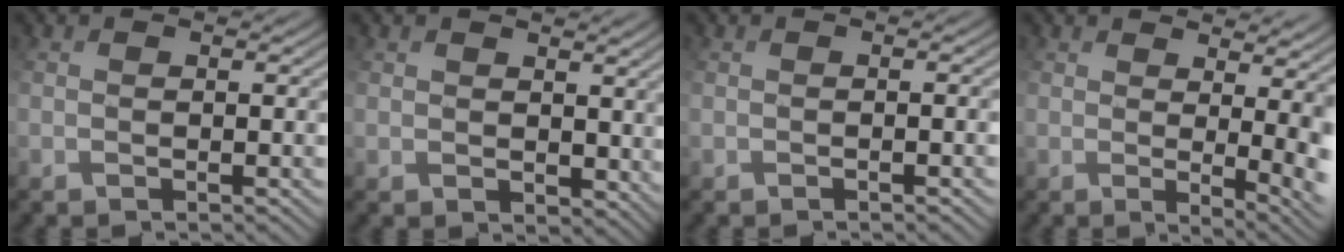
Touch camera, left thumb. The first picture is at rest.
{"total": 3.9, "force": [1.4, 3.2, 1.8], "torque": [-0.052, -0.010, 0.035]}
{"total": 1.7, "force": [-0.8, 0.4, 1.5], "torque": [-0.011, 0.005, 0.003]}
{"total": 8.2, "force": [1.1, 3.7, 7.3], "torque": [-0.118, -0.009, 0.037]}